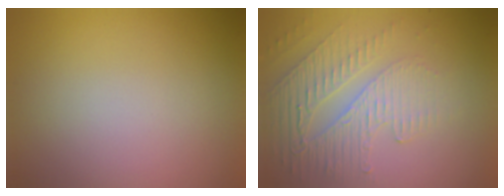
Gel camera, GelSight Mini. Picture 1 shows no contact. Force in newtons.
{"total": 5.5, "press": 3.3, "slide": 4.4}